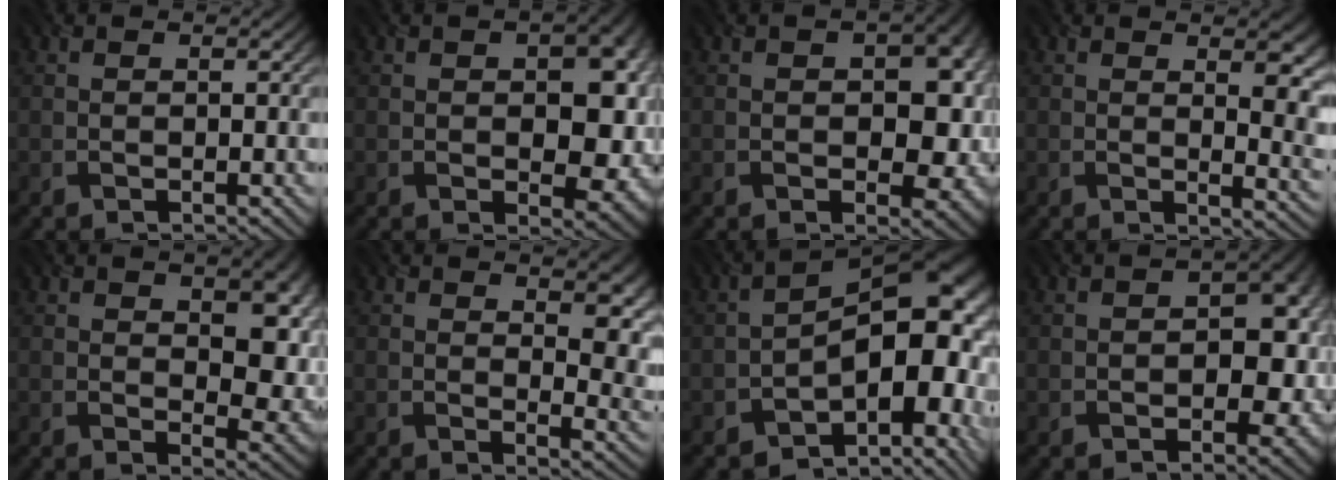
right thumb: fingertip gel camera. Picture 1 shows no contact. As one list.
[{"total": 7.9, "force": [-0.1, 4.8, 6.3], "torque": [-0.081, -0.013, 0.008]}, {"total": 8.0, "force": [-0.2, 5.5, 5.8], "torque": [-0.067, -0.015, 0.003]}, {"total": 7.9, "force": [2.4, 3.3, 6.8], "torque": [-0.082, -0.005, 0.043]}, {"total": 6.9, "force": [1.2, 3.8, 5.6], "torque": [-0.081, -0.006, 0.024]}, {"total": 8.4, "force": [3.3, 3.7, 6.8], "torque": [-0.088, -0.009, 0.057]}, {"total": 14.6, "force": [-3.7, 7.7, 11.8], "torque": [-0.140, -0.007, -0.054]}, {"total": 8.3, "force": [-1.1, 5.8, 5.9], "torque": [-0.051, -0.017, -0.011]}]